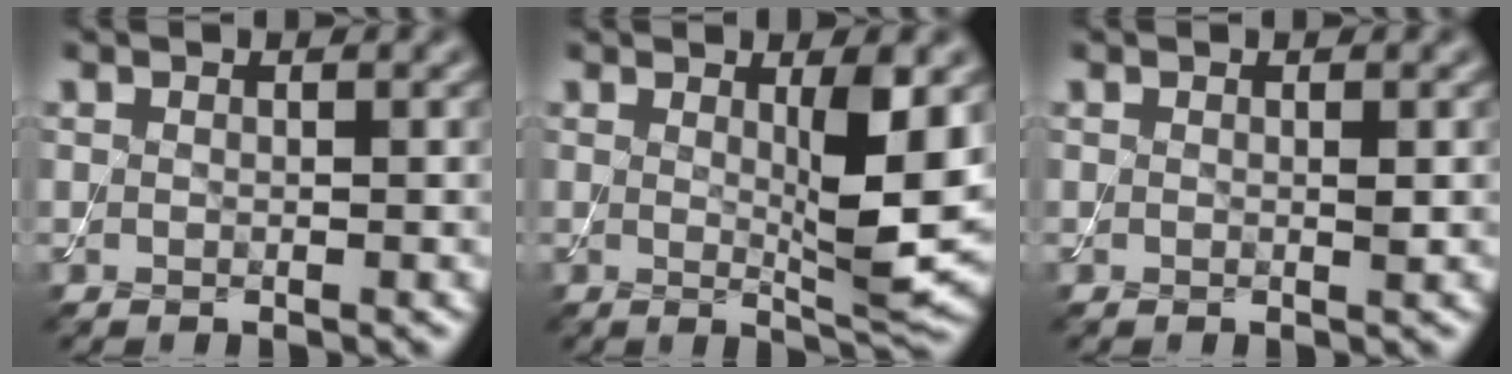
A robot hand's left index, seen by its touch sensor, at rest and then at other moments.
{"total": 5.4, "force": [0.9, 1.0, 5.2], "torque": [-0.077, -0.014, 0.017]}
{"total": 0.5, "force": [0.1, 0.0, 0.5], "torque": [-0.006, -0.001, 0.000]}